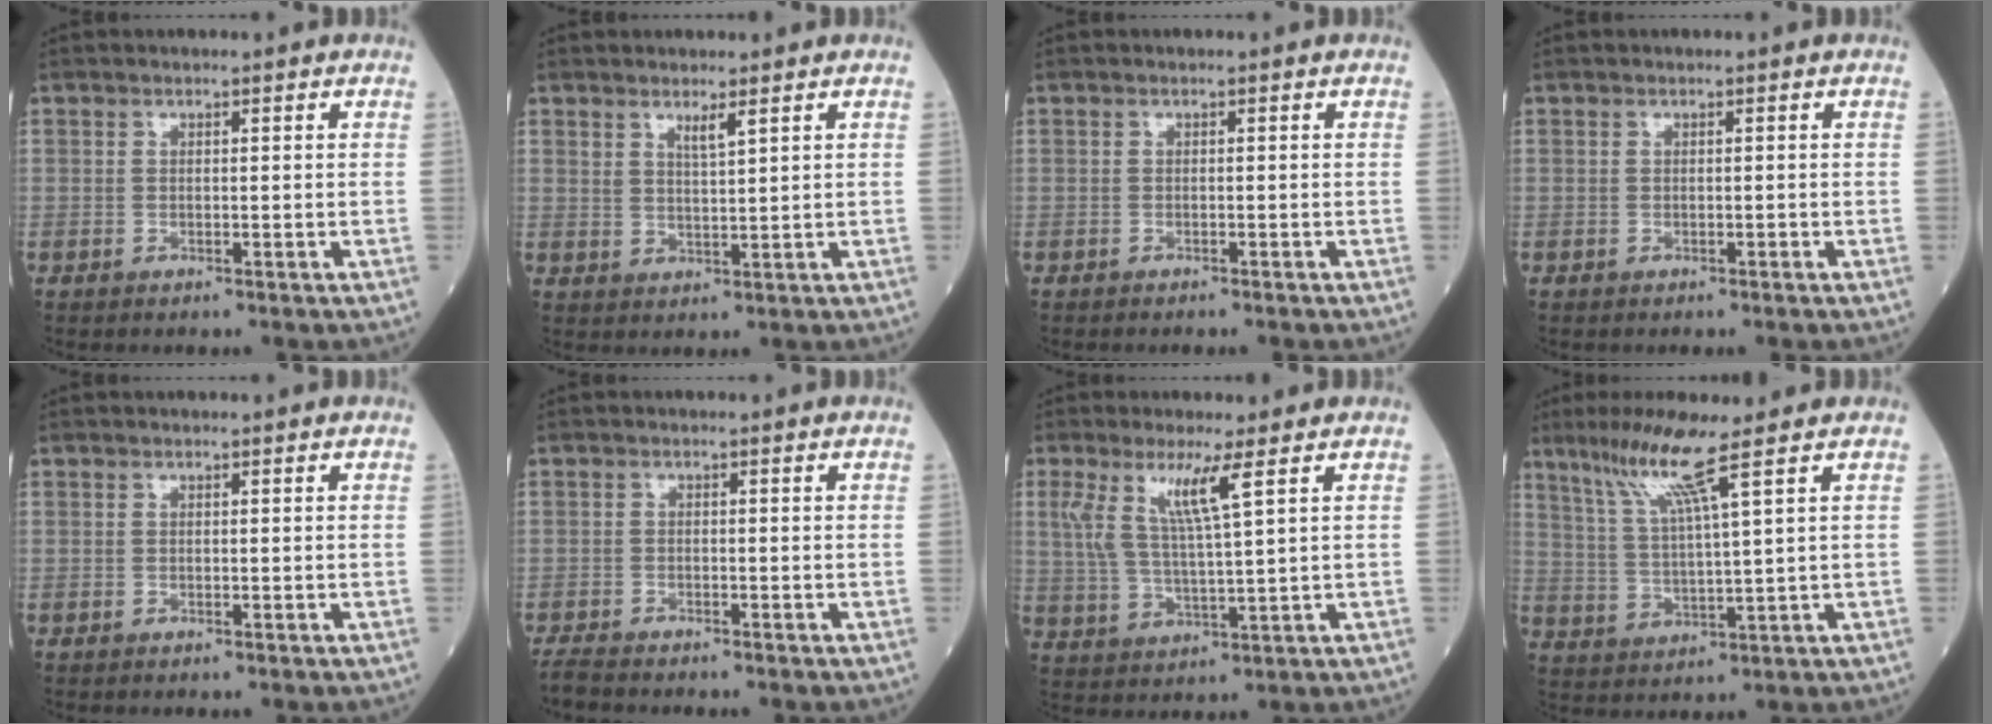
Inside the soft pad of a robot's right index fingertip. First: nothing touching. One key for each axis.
{"total": 2.4, "fx": 1.6, "fy": 0.2, "fz": 1.8, "tx": -0.037, "ty": -0.005, "tz": 0.033}
{"total": 1.7, "fx": -1.5, "fy": 0.4, "fz": 0.7, "tx": -0.017, "ty": -0.005, "tz": -0.016}
{"total": 0.0}
{"total": 0.0}
{"total": 4.1, "fx": -3.8, "fy": 0.6, "fz": 1.4, "tx": -0.031, "ty": -0.016, "tz": -0.067}
{"total": 7.3, "fx": 3.2, "fy": 0.0, "fz": 6.6, "tx": -0.142, "ty": 0.000, "tz": 0.070}
{"total": 8.7, "fx": 5.5, "fy": -1.2, "fz": 6.7, "tx": -0.136, "ty": 0.001, "tz": 0.110}